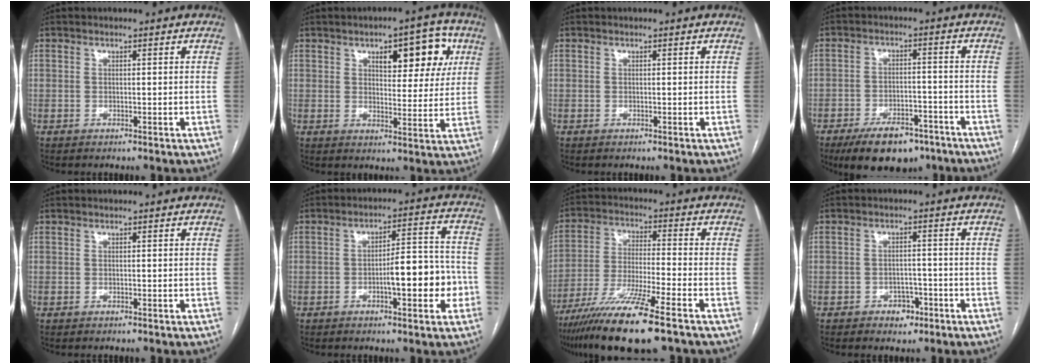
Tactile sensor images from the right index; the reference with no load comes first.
{"total": 10.0, "force": [4.5, 4.0, 8.1], "torque": [-0.099, 0.016, 0.061]}
{"total": 0.0}
{"total": 11.3, "force": [-8.2, 5.1, 5.9], "torque": [-0.090, 0.000, -0.128]}
{"total": 0.0}
{"total": 9.4, "force": [-2.7, 2.5, 8.7], "torque": [-0.123, 0.028, -0.036]}
{"total": 14.9, "force": [-10.4, 0.4, 10.7], "torque": [-0.214, -0.046, -0.185]}
{"total": 3.5, "force": [-2.1, 2.3, 1.5], "torque": [-0.018, 0.007, -0.024]}